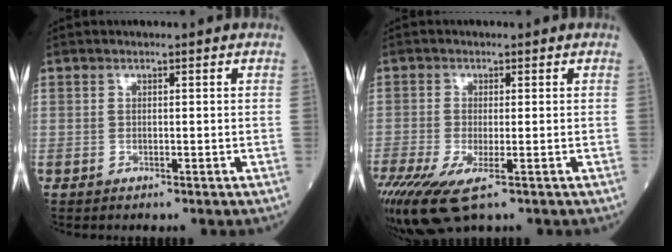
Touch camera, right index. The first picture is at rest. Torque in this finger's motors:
{"motor_torque": [0.70, -0.71, 0.19, 0.12]}